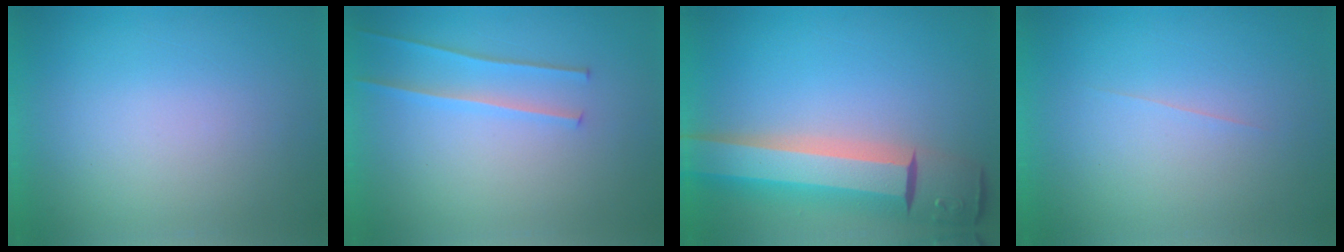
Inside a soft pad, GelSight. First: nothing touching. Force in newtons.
{"total": 2.2}
{"total": 10.0}
{"total": 1.2}